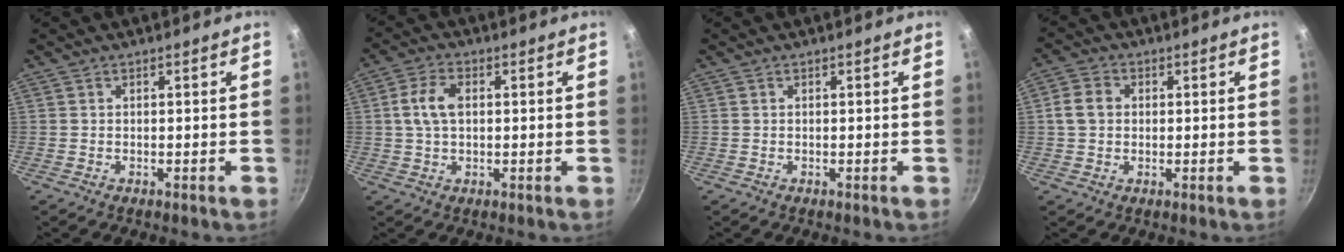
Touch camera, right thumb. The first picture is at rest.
{"total": 6.4, "force": [0.9, 3.8, 5.1], "torque": [-0.100, 0.011, 0.012]}
{"total": 0.0}
{"total": 4.9, "force": [0.5, 4.0, 2.8], "torque": [-0.043, 0.008, 0.000]}